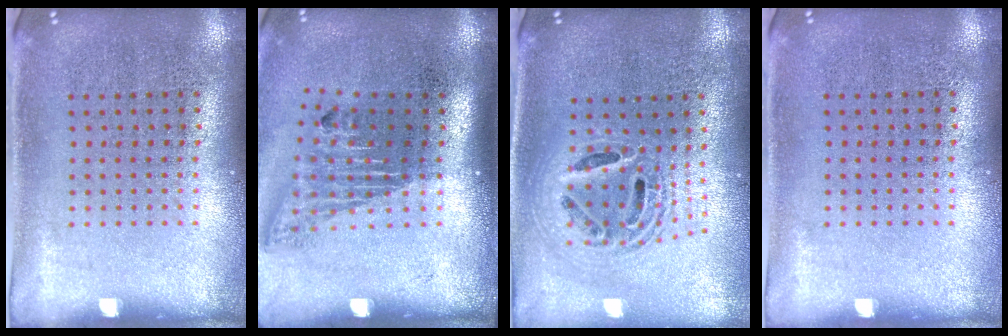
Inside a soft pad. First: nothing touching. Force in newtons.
{"total": 1.6, "press": 1.1, "slide": 1.1}
{"total": 2.0, "press": 1.6, "slide": 1.3}
{"total": 0.0}